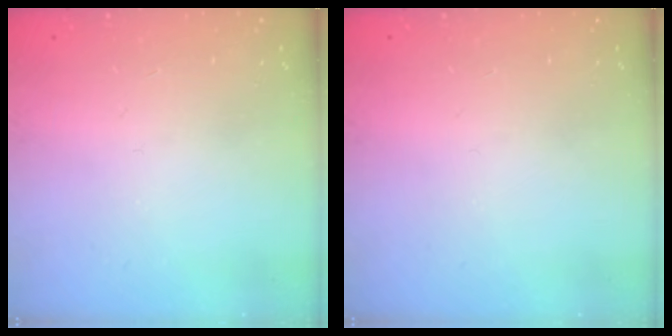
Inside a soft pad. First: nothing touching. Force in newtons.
{"total": 0.0}